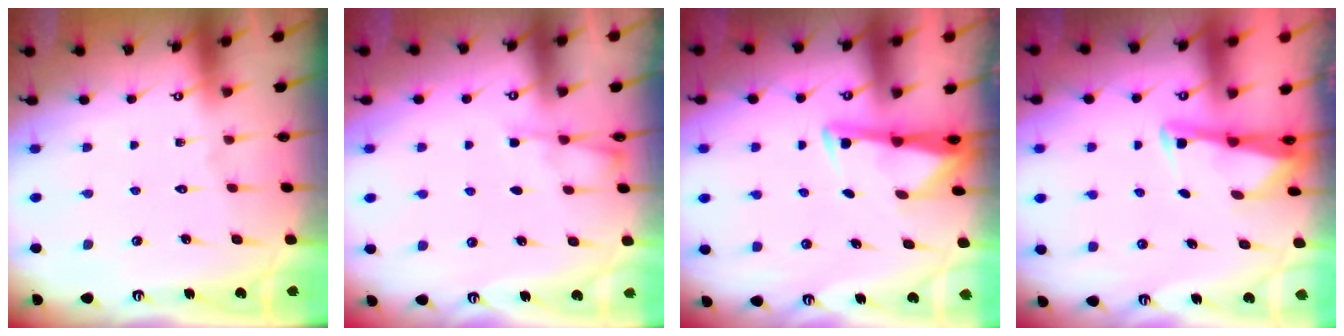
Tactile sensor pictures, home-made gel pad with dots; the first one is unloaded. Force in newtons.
{"total": 2.3, "press": 2.3, "slide": 0.3}
{"total": 3.2, "press": 3.1, "slide": 0.4}
{"total": 2.5, "press": 2.5, "slide": 0.3}